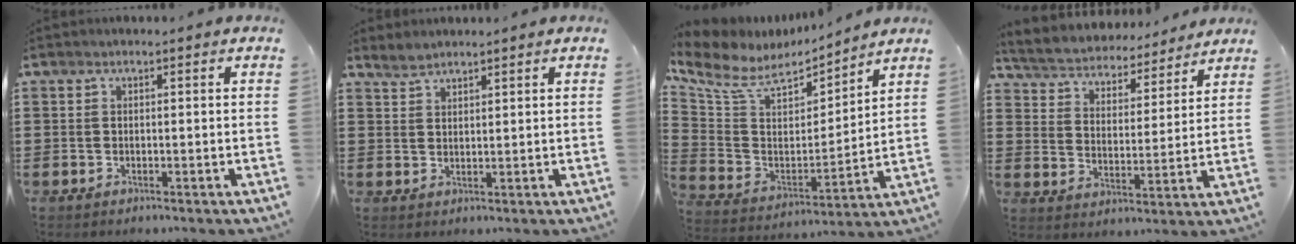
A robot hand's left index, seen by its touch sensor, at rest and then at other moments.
{"total": 1.8, "force": [1.7, 0.5, 0.2], "torque": [-0.009, 0.002, 0.035]}
{"total": 8.9, "force": [7.2, 3.6, 3.7], "torque": [-0.112, -0.043, 0.125]}
{"total": 4.5, "force": [4.4, 0.6, 0.3], "torque": [-0.031, -0.035, 0.071]}